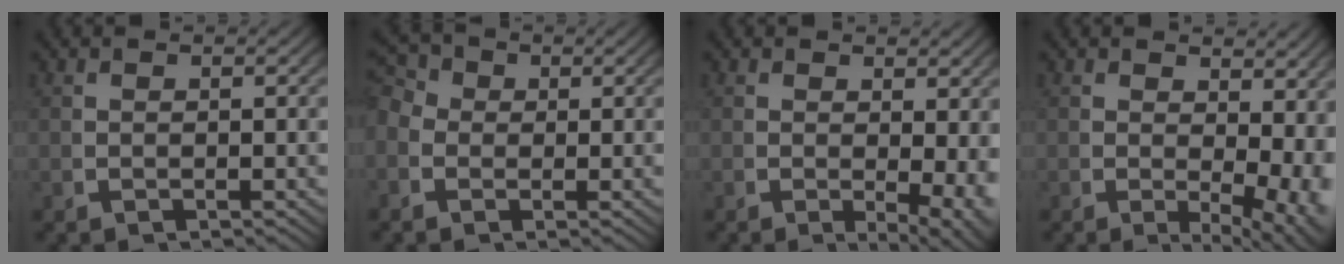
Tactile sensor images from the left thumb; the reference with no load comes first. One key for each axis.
{"total": 3.8, "fx": 0.7, "fy": 3.1, "fz": 2.1, "tx": -0.046, "ty": -0.007, "tz": 0.006}
{"total": 3.9, "fx": -0.1, "fy": 1.9, "fz": 3.4, "tx": -0.046, "ty": -0.024, "tz": 0.006}
{"total": 5.6, "fx": 0.1, "fy": 3.2, "fz": 4.7, "tx": -0.059, "ty": -0.028, "tz": 0.012}